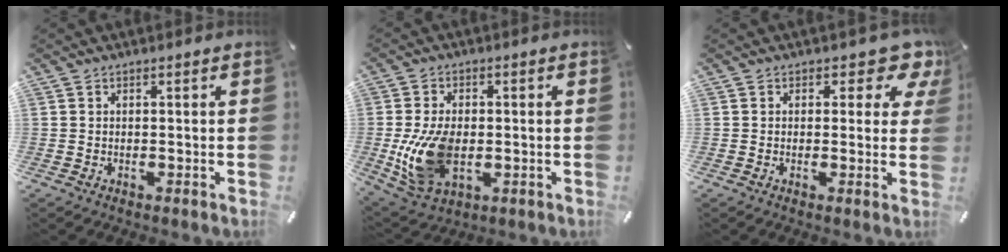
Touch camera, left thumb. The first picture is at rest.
{"total": 13.5, "force": [-1.9, 8.7, 10.1], "torque": [-0.226, -0.011, -0.033]}
{"total": 6.8, "force": [4.1, 3.4, 4.2], "torque": [-0.037, -0.026, 0.063]}